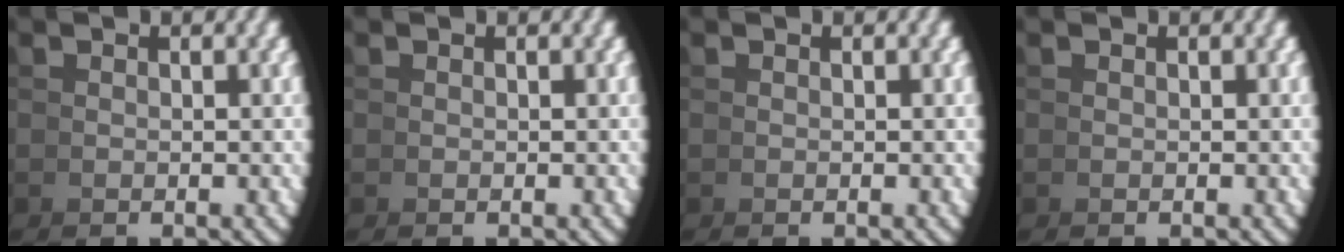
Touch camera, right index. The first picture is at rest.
{"total": 0.0}
{"total": 0.0}
{"total": 0.0}